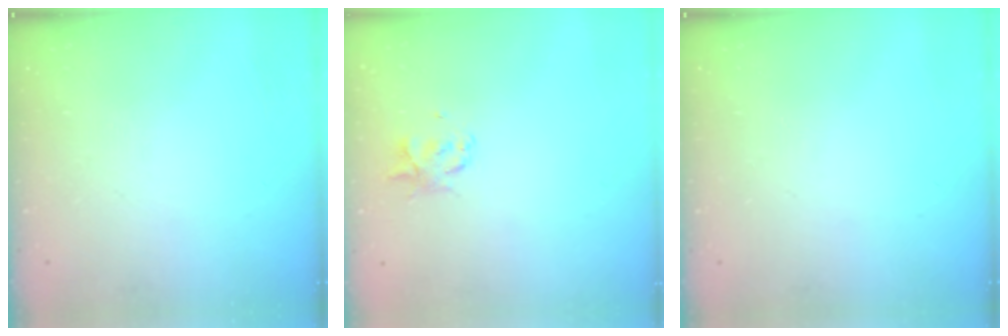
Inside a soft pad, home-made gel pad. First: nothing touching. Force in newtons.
{"total": 2.5, "press": 2.5, "slide": 0.4}
{"total": 0.0}